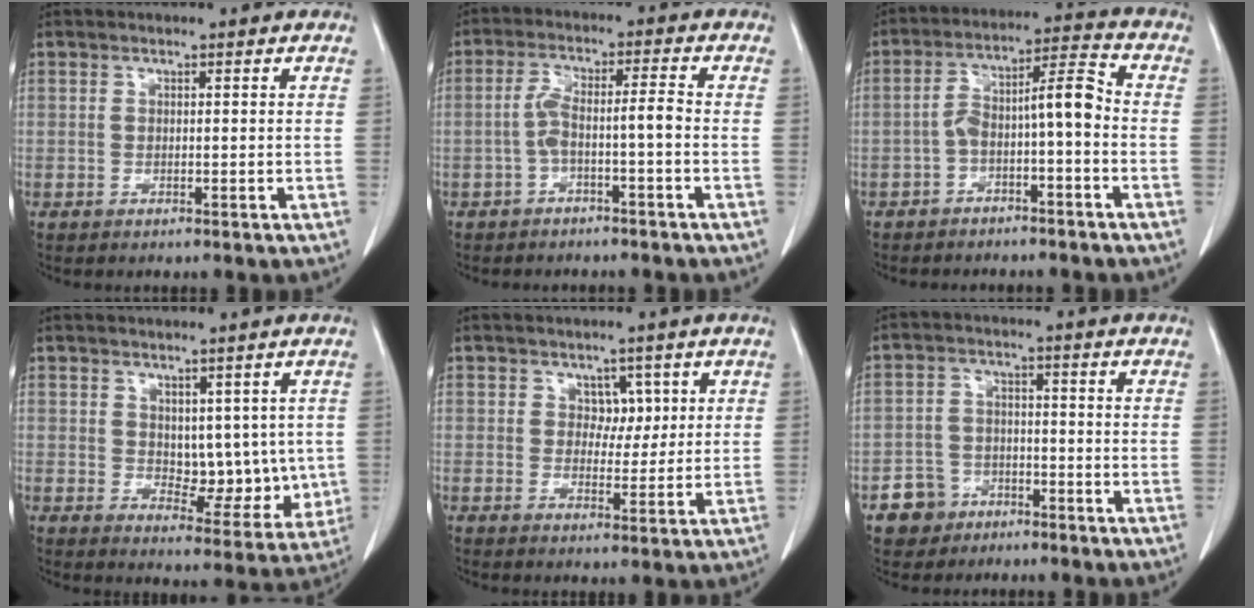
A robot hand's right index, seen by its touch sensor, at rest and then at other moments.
{"total": 5.0, "force": [-1.6, 0.4, 4.7], "torque": [-0.095, 0.024, -0.024]}
{"total": 7.9, "force": [-2.2, 1.5, 7.4], "torque": [-0.129, 0.040, -0.037]}
{"total": 7.9, "force": [1.2, 4.9, 6.0], "torque": [-0.059, -0.002, 0.031]}
{"total": 3.3, "force": [1.4, 2.4, 1.7], "torque": [-0.013, 0.002, 0.021]}
{"total": 5.3, "force": [-3.2, 4.2, 0.5], "torque": [-0.003, 0.013, -0.052]}